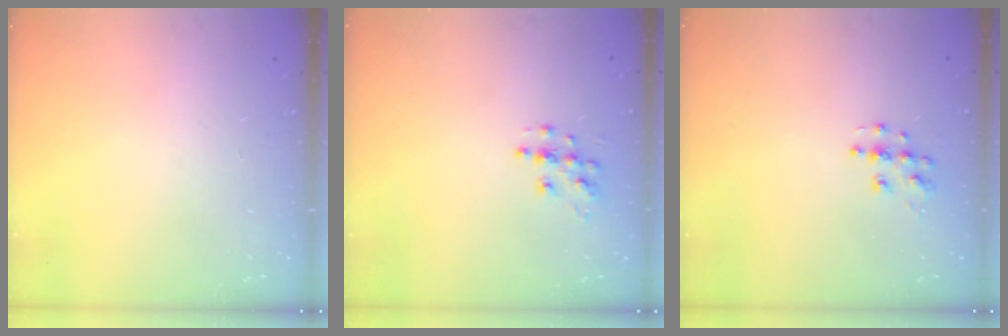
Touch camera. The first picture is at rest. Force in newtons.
{"total": 7.3, "press": 7.3, "slide": 0.2}
{"total": 7.9, "press": 7.9, "slide": 0.4}